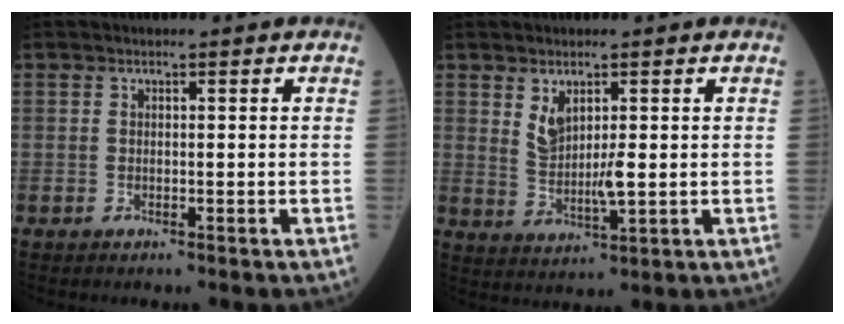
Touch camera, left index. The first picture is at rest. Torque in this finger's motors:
{"motor_torque": [0.64, -0.05, 0.14, 0.11]}